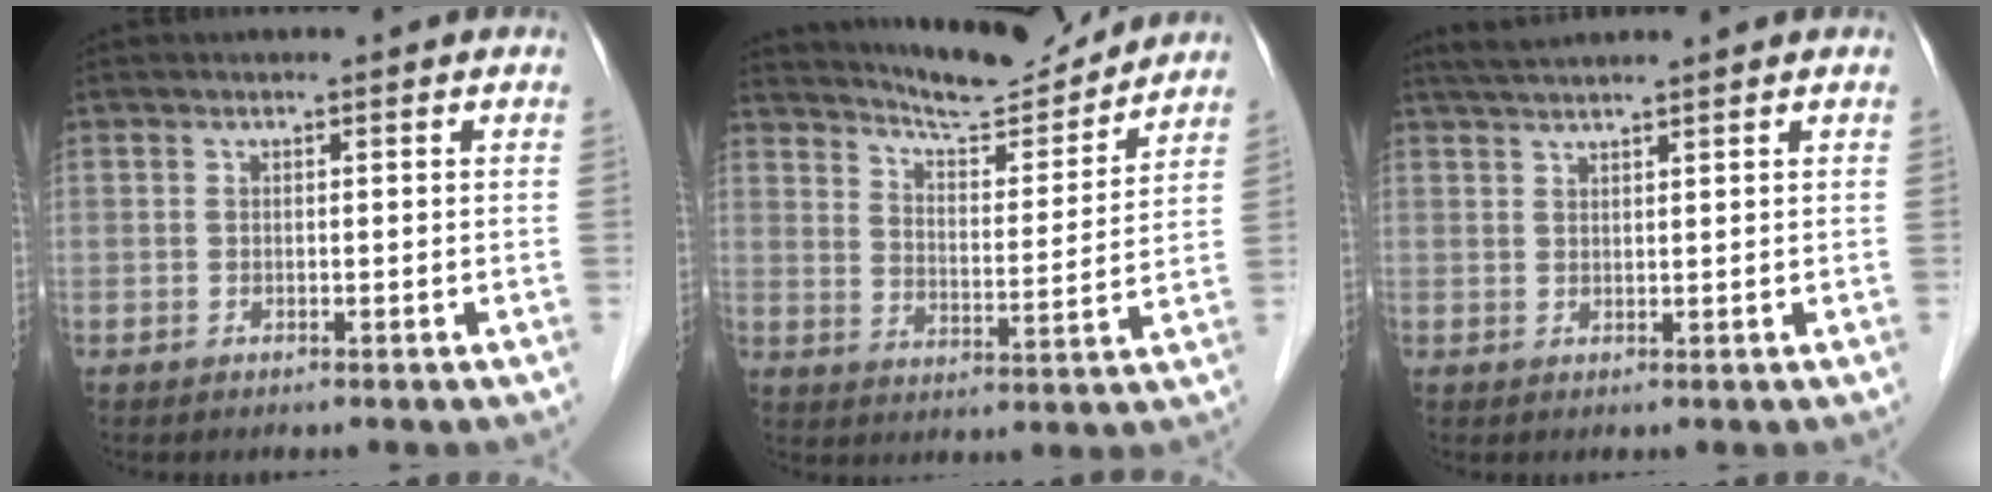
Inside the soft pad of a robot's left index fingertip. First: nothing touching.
{"total": 13.0, "force": [12.5, 1.1, 3.4], "torque": [-0.060, -0.004, 0.190]}
{"total": 4.8, "force": [4.2, -0.6, 2.3], "torque": [-0.038, 0.027, 0.076]}